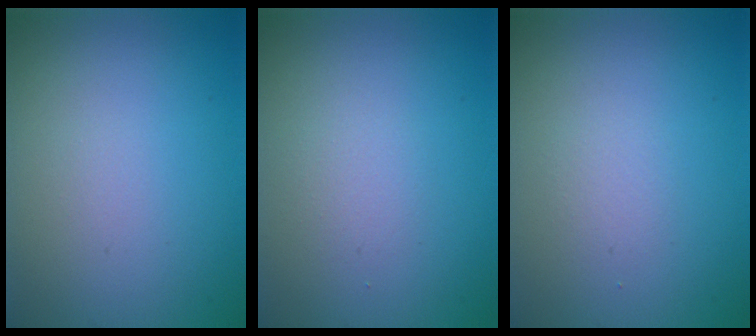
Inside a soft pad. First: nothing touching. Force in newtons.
{"total": 1.2, "press": 1.2, "slide": 0.1}
{"total": 1.0, "press": 1.0, "slide": 0.1}